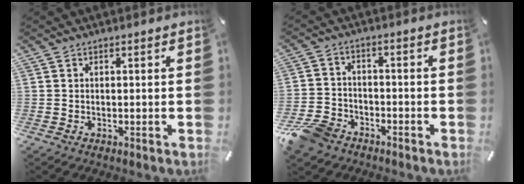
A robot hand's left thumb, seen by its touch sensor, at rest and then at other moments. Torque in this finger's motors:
{"motor_torque": [-0.35, 1.07, 0.94, 0.93, 0.16]}